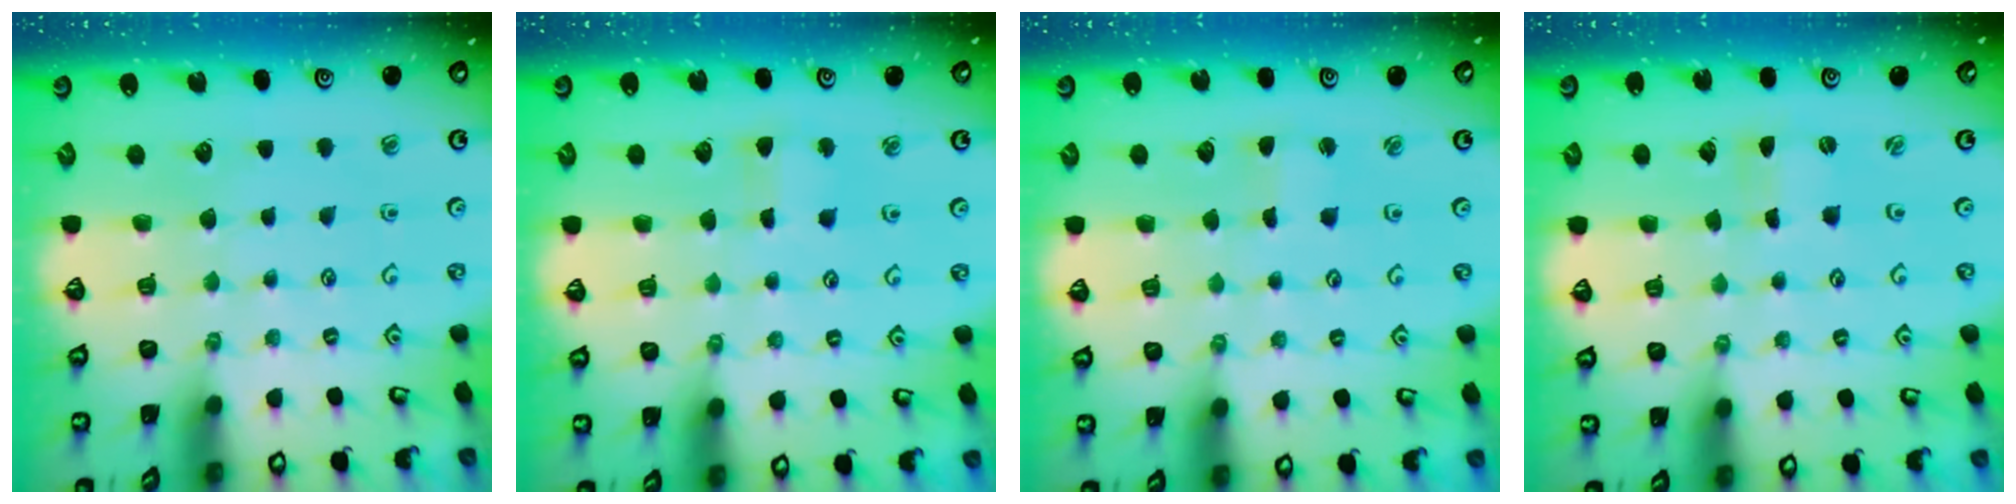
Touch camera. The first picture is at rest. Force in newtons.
{"total": 3.6, "press": 3.5, "slide": 0.4}
{"total": 2.1, "press": 2.1, "slide": 0.4}
{"total": 0.0}